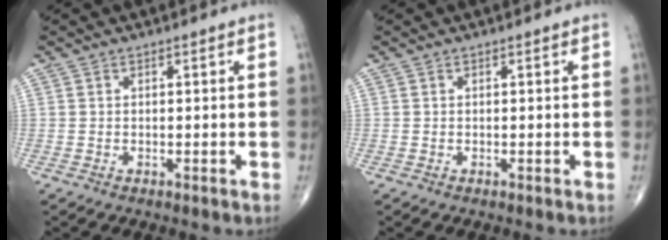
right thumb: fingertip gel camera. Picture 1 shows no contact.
{"total": 0.0}